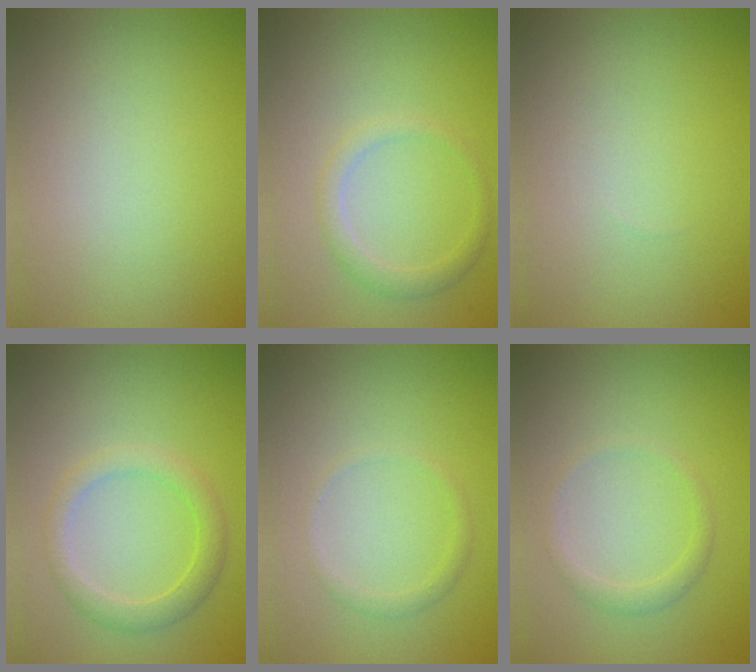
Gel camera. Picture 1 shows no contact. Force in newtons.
{"total": 1.8, "press": 1.8, "slide": 0.1}
{"total": 0.0}
{"total": 2.5, "press": 2.5, "slide": 0.0}
{"total": 0.9, "press": 0.9, "slide": 0.1}
{"total": 1.3, "press": 1.3, "slide": 0.2}